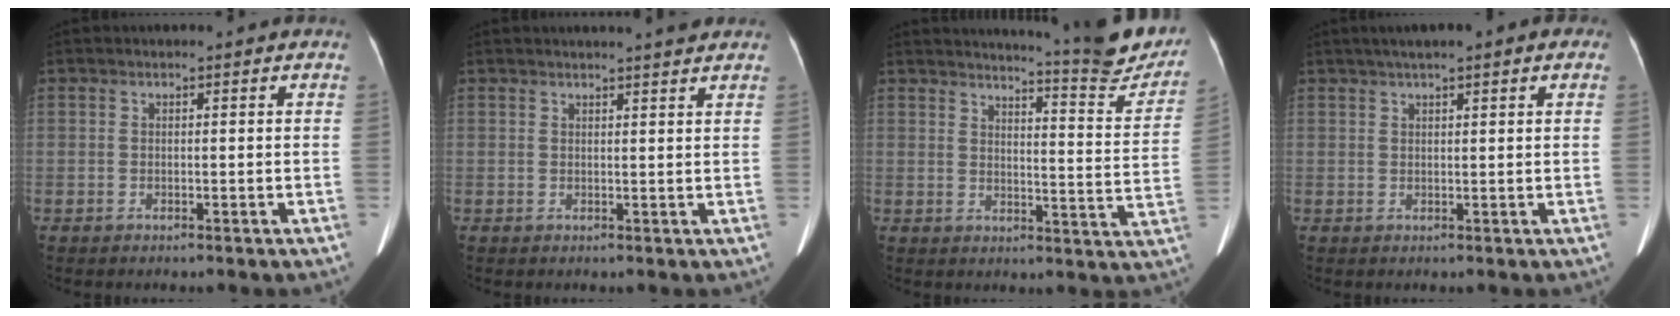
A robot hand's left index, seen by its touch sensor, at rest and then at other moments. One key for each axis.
{"total": 4.9, "fx": 4.4, "fy": -0.2, "fz": 2.0, "tx": -0.029, "ty": 0.009, "tz": 0.046}
{"total": 15.3, "fx": 14.5, "fy": 0.1, "fz": 5.1, "tx": -0.066, "ty": -0.077, "tz": 0.160}
{"total": 6.6, "fx": 4.3, "fy": 0.8, "fz": 4.9, "tx": -0.071, "ty": 0.036, "tz": 0.061}